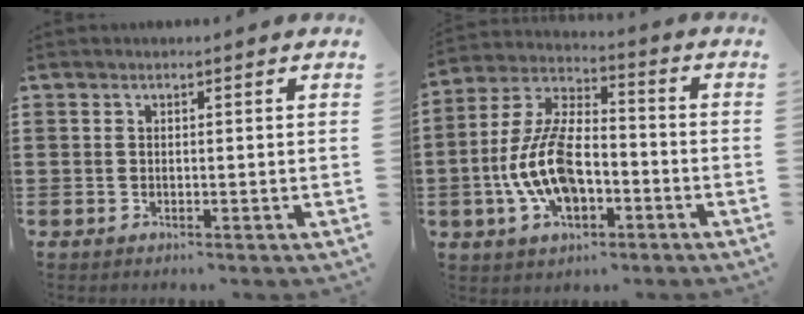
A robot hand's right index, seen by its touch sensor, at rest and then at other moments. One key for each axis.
{"total": 11.7, "fx": -3.2, "fy": 6.0, "fz": 9.6, "tx": -0.225, "ty": 0.002, "tz": -0.064}